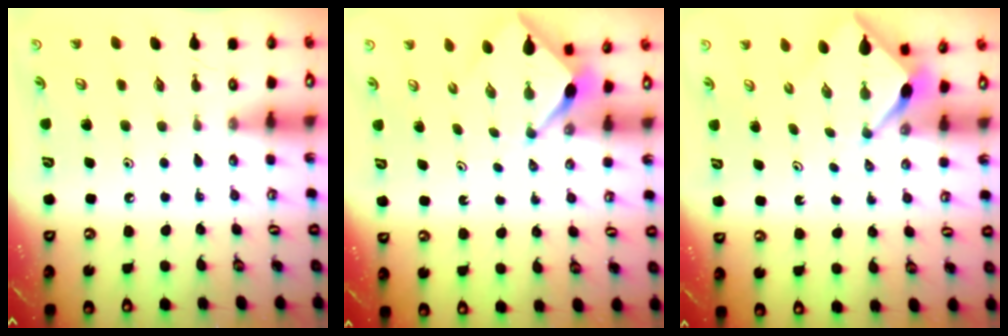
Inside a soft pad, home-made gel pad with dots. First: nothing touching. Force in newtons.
{"total": 2.6, "press": 2.6, "slide": 0.3}
{"total": 2.6, "press": 2.6, "slide": 0.3}